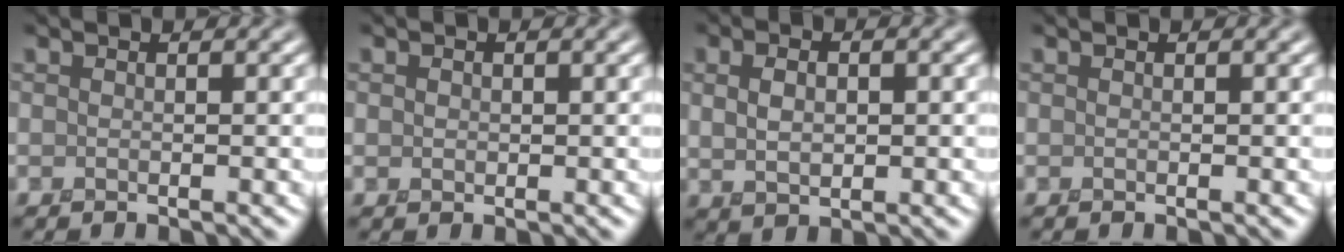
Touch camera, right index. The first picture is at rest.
{"total": 0.7, "force": [0.1, 0.7, 0.2], "torque": [-0.004, -0.001, 0.002]}
{"total": 2.7, "force": [0.3, 1.7, 2.0], "torque": [-0.046, -0.001, 0.011]}
{"total": 0.0}